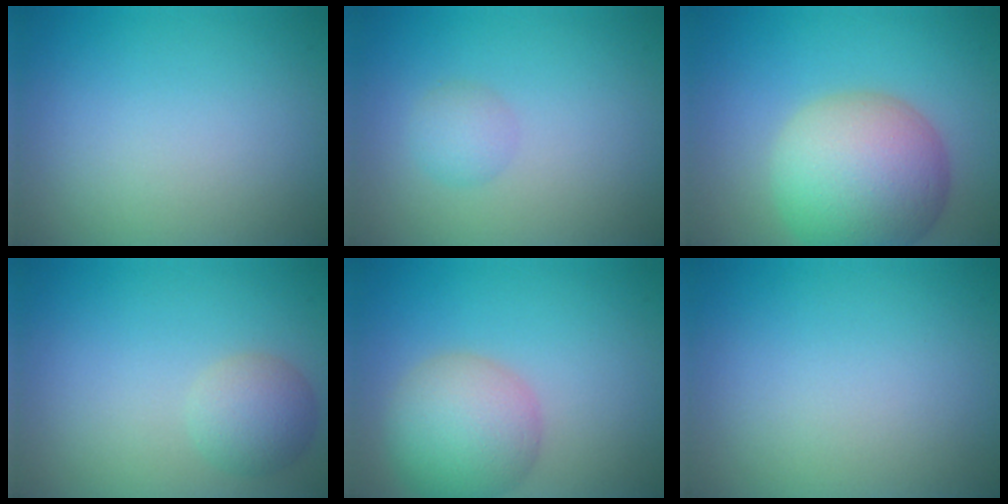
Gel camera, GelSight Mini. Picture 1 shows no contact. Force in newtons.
{"total": 1.6, "press": 1.6, "slide": 0.1}
{"total": 9.7, "press": 9.7, "slide": 0.6}
{"total": 2.7, "press": 2.7, "slide": 0.1}
{"total": 6.0, "press": 6.0, "slide": 0.4}
{"total": 0.0}